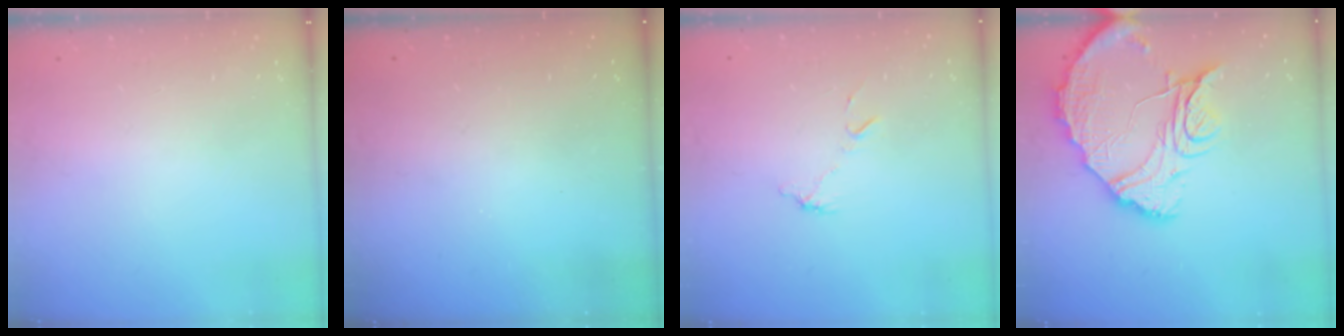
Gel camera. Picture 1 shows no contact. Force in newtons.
{"total": 3.0, "press": 3.0, "slide": 0.1}
{"total": 5.9, "press": 5.9, "slide": 0.4}
{"total": 20.3, "press": 20.2, "slide": 2.2}